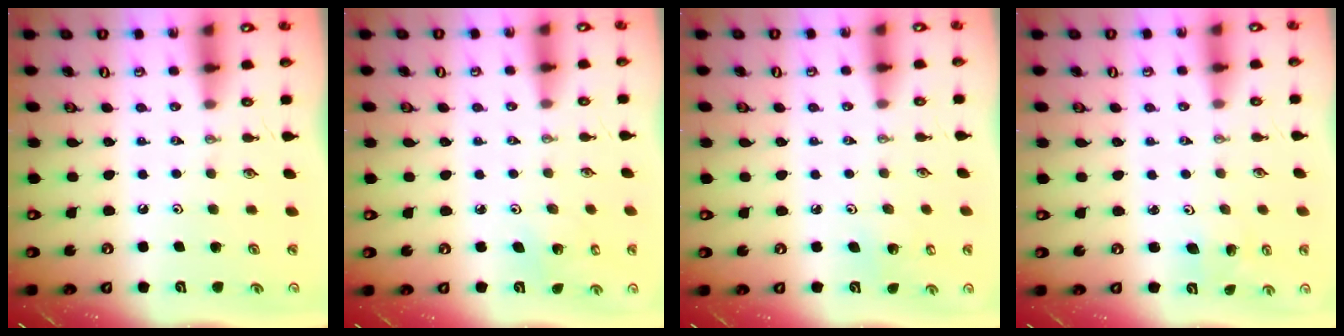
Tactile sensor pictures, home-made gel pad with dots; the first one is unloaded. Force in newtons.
{"total": 2.0, "press": 2.0, "slide": 0.1}
{"total": 2.7, "press": 2.7, "slide": 0.2}
{"total": 2.7, "press": 2.7, "slide": 0.3}